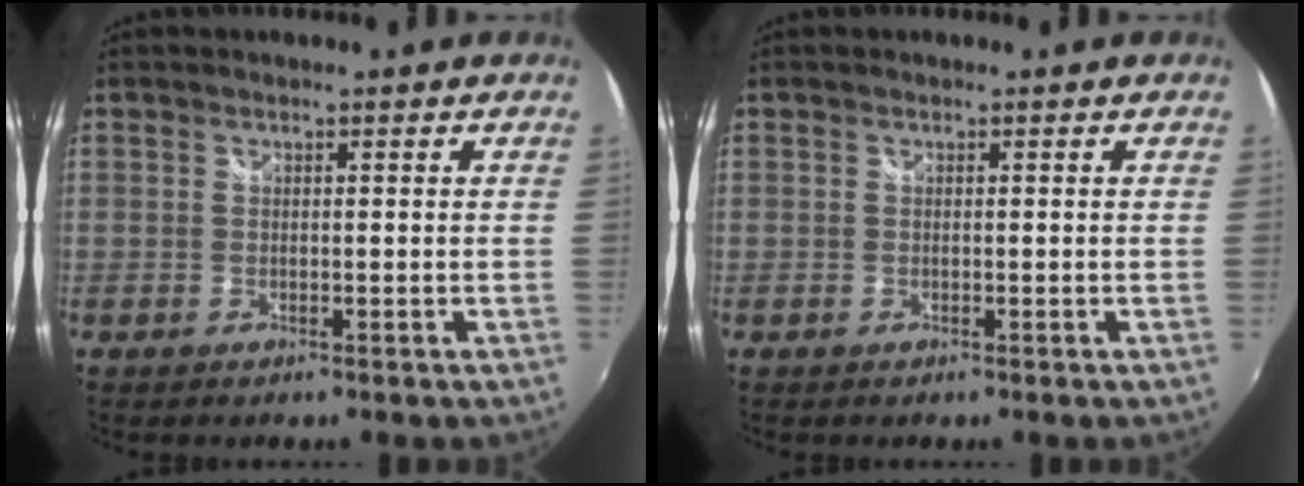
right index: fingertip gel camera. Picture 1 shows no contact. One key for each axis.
{"total": 0.0}